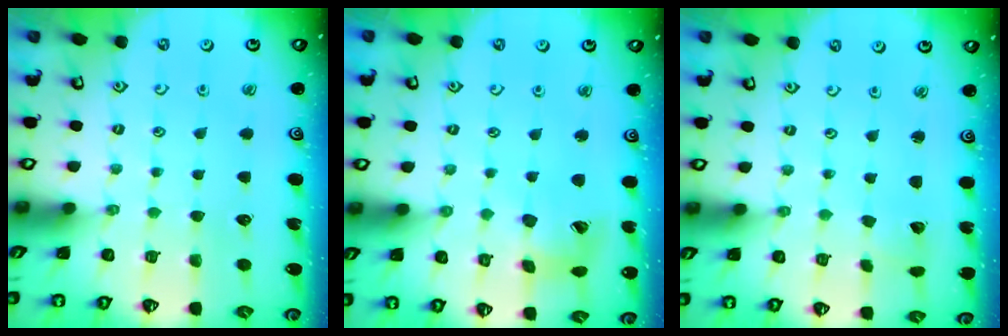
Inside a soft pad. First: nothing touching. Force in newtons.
{"total": 12.7, "press": 12.6, "slide": 1.5}
{"total": 1.2, "press": 1.2, "slide": 0.1}